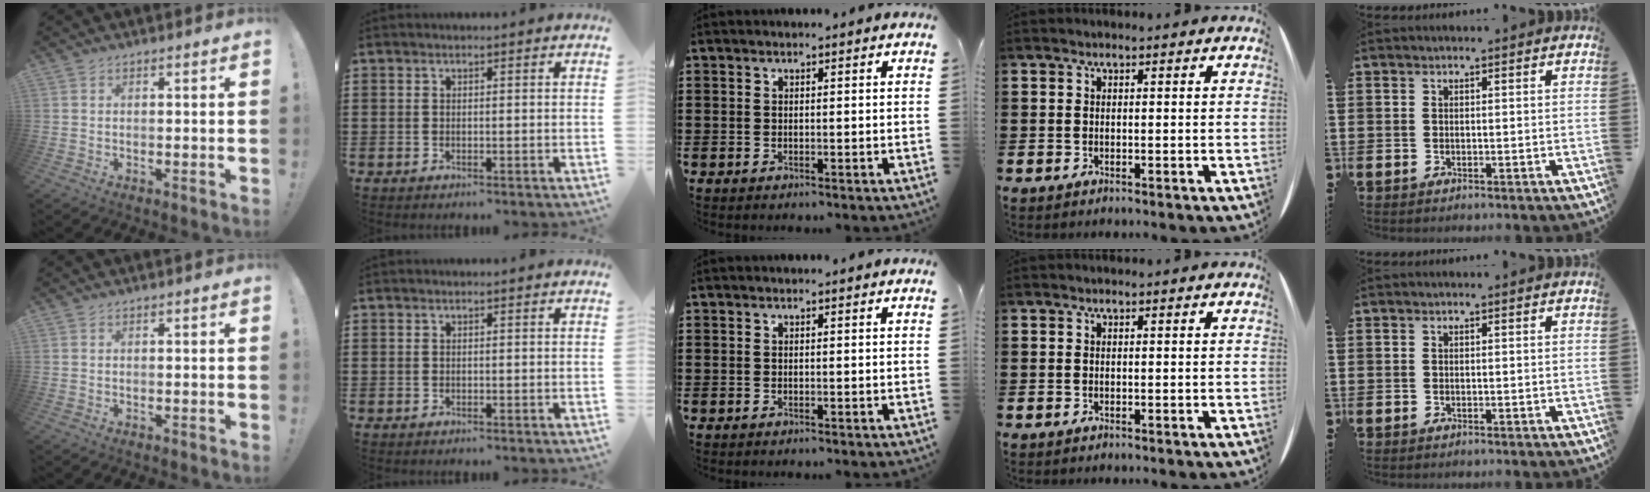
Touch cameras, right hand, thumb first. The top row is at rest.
{}